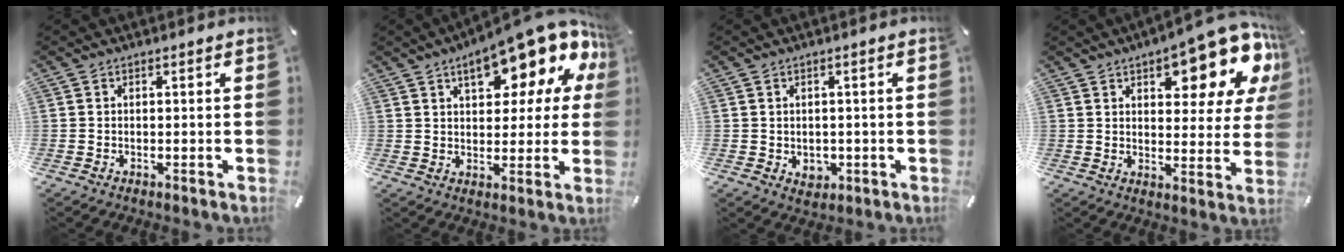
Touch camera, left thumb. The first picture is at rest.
{"total": 17.2, "force": [10.4, 7.2, 11.7], "torque": [-0.153, -0.063, 0.167]}
{"total": 3.1, "force": [-0.4, 2.8, 1.3], "torque": [-0.006, -0.003, -0.009]}
{"total": 16.4, "force": [9.5, 7.0, 11.4], "torque": [-0.132, -0.067, 0.155]}